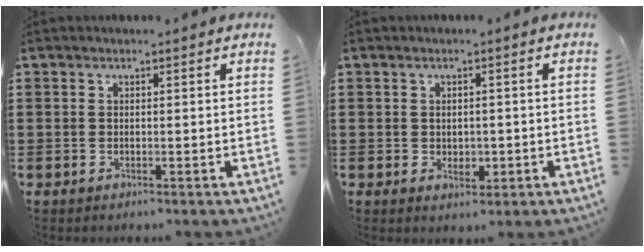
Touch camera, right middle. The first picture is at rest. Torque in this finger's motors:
{"motor_torque": [1.20, 0.17, 0.02, 0.01]}